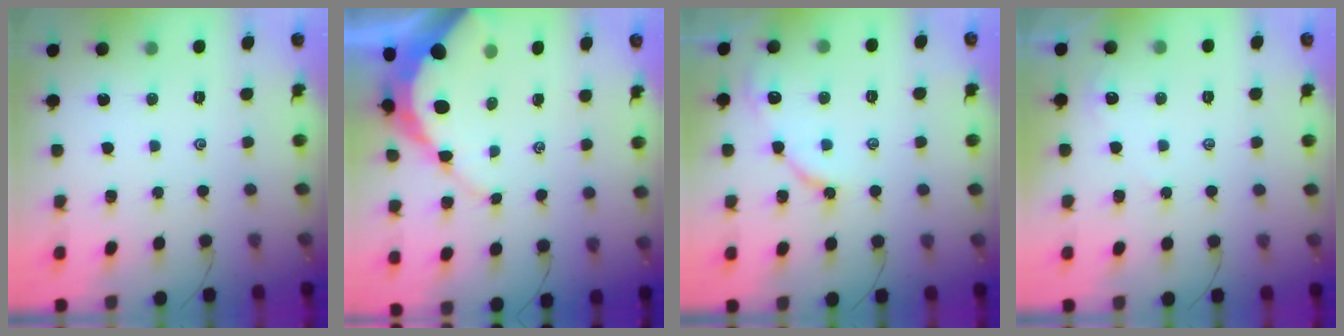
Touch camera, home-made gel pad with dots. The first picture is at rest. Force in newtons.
{"total": 10.1, "press": 10.1, "slide": 0.8}
{"total": 7.2, "press": 7.1, "slide": 0.8}
{"total": 1.4, "press": 1.4, "slide": 0.2}